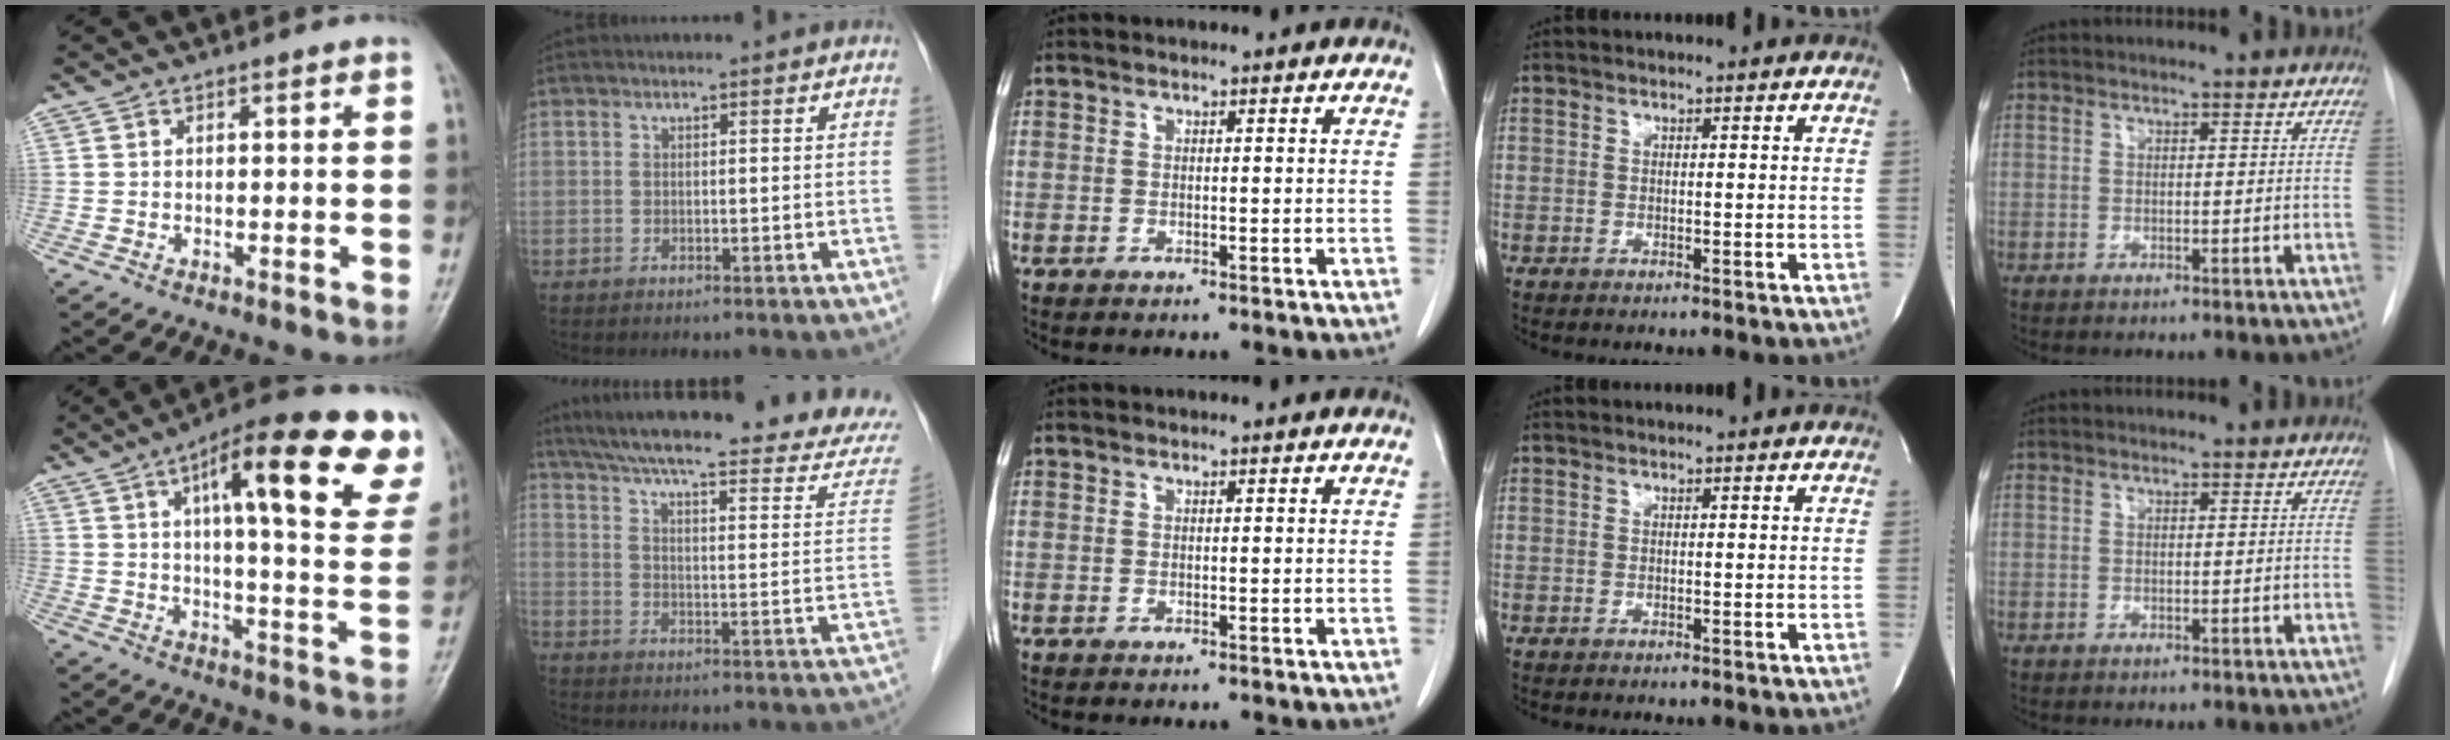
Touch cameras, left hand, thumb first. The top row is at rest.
{"thumb": {"total": 24.4, "force": [11.8, 6.8, 20.3], "torque": [-0.254, -0.016, 0.158]}, "index": {"total": 28.2, "force": [25.1, 1.6, 12.8], "torque": [-0.202, -0.059, 0.321]}}